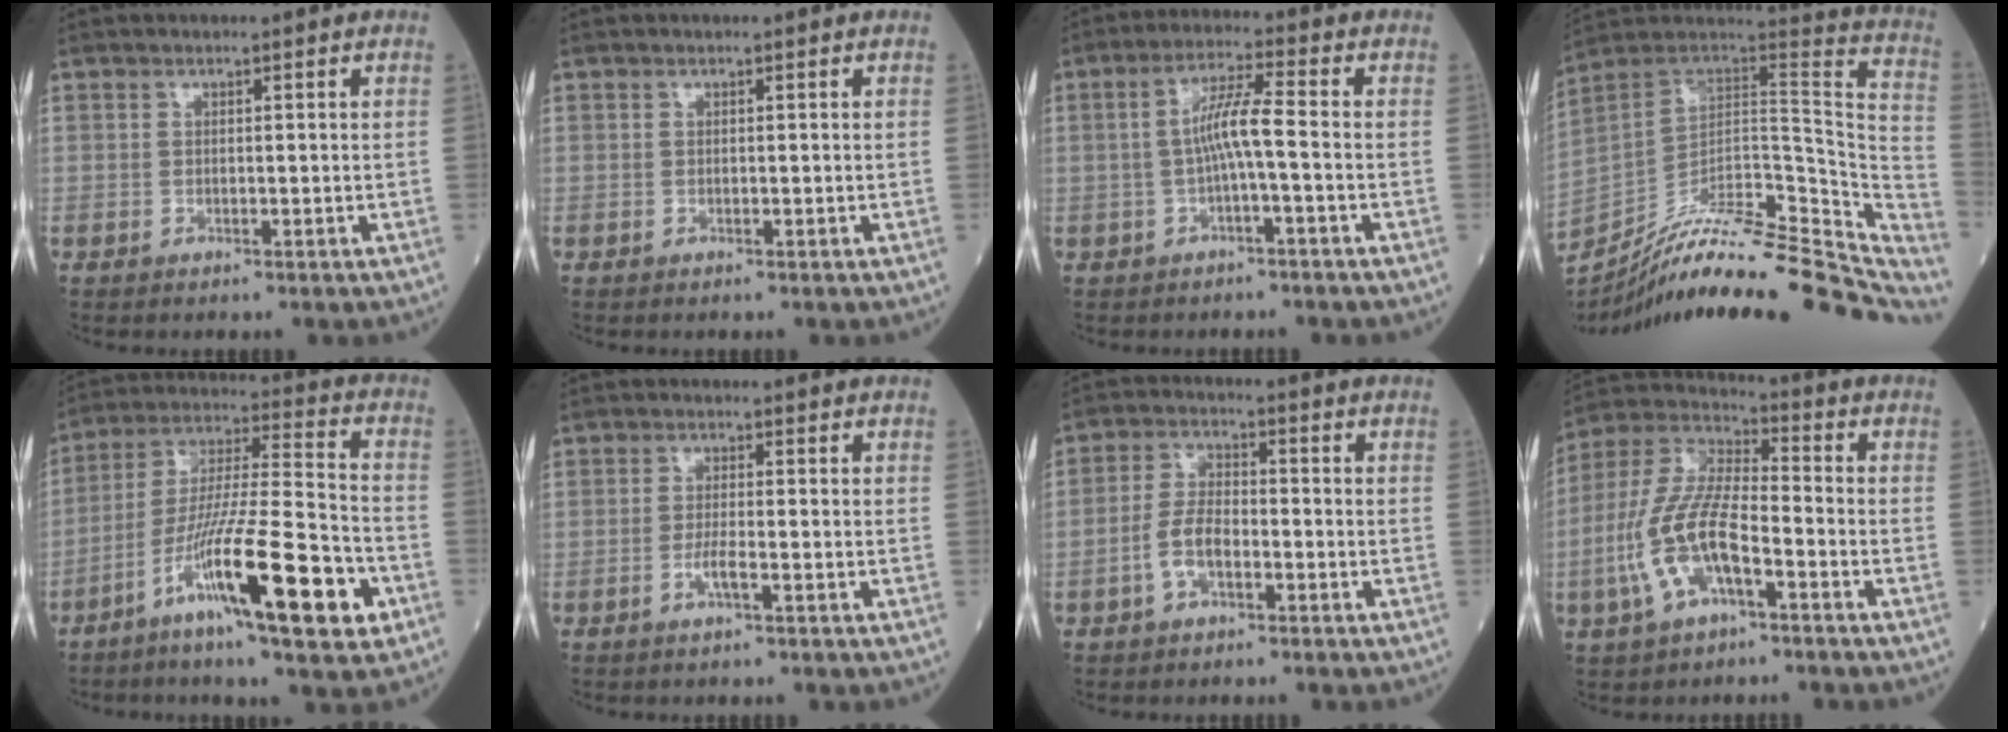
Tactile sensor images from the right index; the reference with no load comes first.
{"total": 0.0}
{"total": 5.4, "force": [-0.7, 0.0, 5.4], "torque": [-0.103, 0.015, -0.010]}
{"total": 33.7, "force": [-29.5, 5.7, 15.4], "torque": [-0.160, -0.016, -0.410]}
{"total": 18.6, "force": [-8.5, 1.4, 16.5], "torque": [-0.298, -0.022, -0.147]}
{"total": 2.4, "force": [-1.1, 0.0, 2.1], "torque": [-0.045, -0.001, -0.021]}
{"total": 5.3, "force": [-2.1, 2.3, 4.2], "torque": [-0.093, 0.011, -0.043]}
{"total": 12.8, "force": [-4.5, 4.2, 11.2], "torque": [-0.252, 0.008, -0.085]}